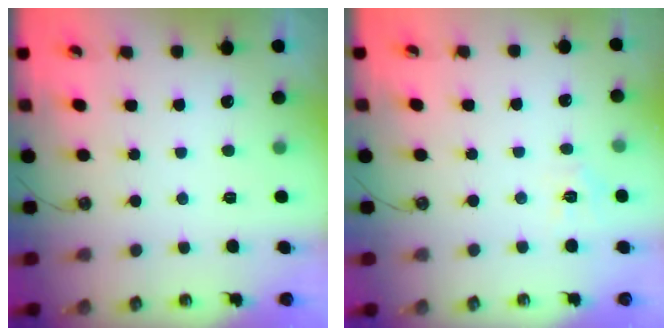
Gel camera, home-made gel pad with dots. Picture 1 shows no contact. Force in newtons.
{"total": 5.7, "press": 5.6, "slide": 0.7}